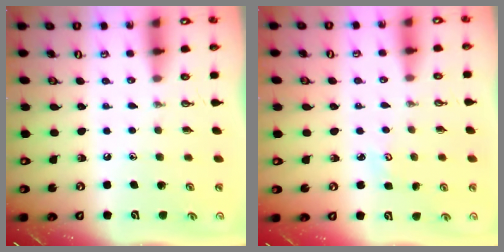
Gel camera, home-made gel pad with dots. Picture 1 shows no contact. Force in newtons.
{"total": 2.7, "press": 2.7, "slide": 0.3}